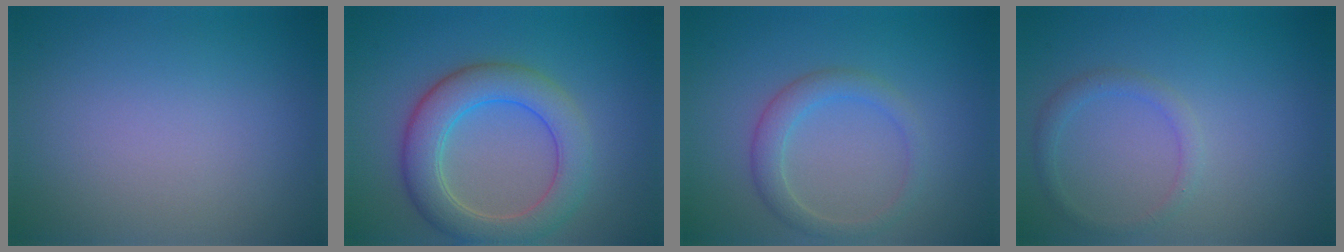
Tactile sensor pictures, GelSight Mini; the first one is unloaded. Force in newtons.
{"total": 6.0, "press": 6.0, "slide": 0.3}
{"total": 2.5, "press": 2.5, "slide": 0.0}
{"total": 1.5, "press": 1.5, "slide": 0.1}